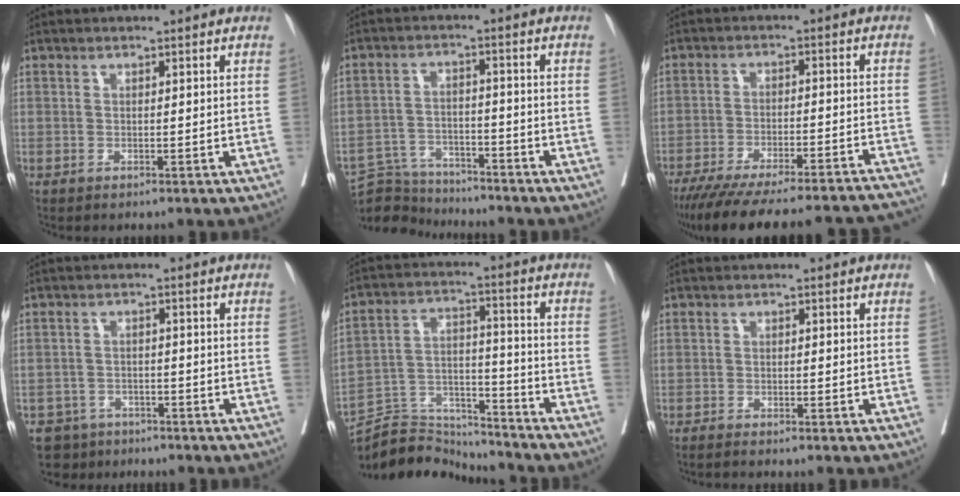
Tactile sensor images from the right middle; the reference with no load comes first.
{"total": 7.3, "force": [-7.1, 1.4, -0.5], "torque": [0.003, 0.011, -0.127]}
{"total": 27.5, "force": [-24.8, 3.5, 11.4], "torque": [-0.152, -0.035, -0.327]}
{"total": 5.0, "force": [-4.2, 2.6, -0.5], "torque": [0.011, 0.001, -0.075]}
{"total": 13.1, "force": [-13.1, 1.5, 0.3], "torque": [-0.003, 0.033, -0.225]}
{"total": 2.5, "force": [-2.2, -0.2, 1.1], "torque": [-0.015, -0.002, -0.032]}